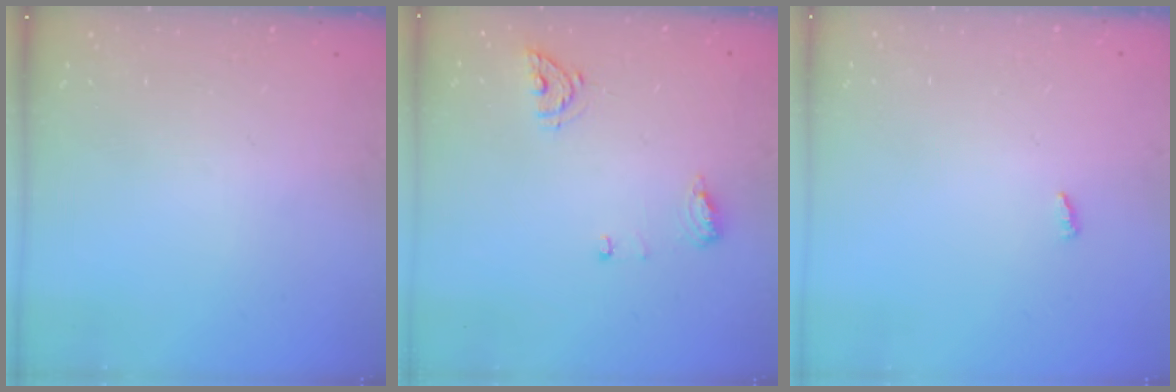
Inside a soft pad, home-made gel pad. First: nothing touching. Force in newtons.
{"total": 6.9, "press": 6.7, "slide": 1.7}
{"total": 2.7, "press": 2.7, "slide": 0.2}